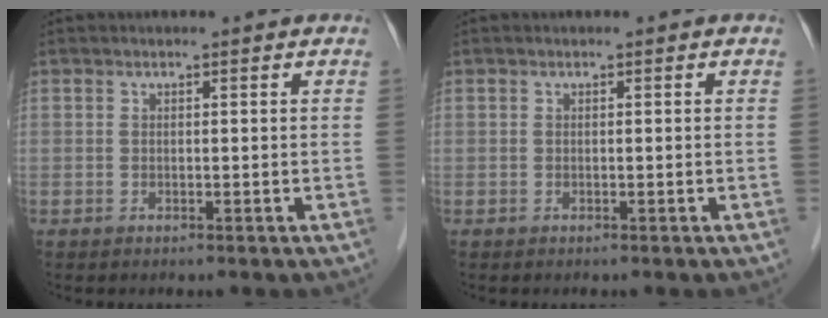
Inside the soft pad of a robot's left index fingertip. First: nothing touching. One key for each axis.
{"total": 0.0}